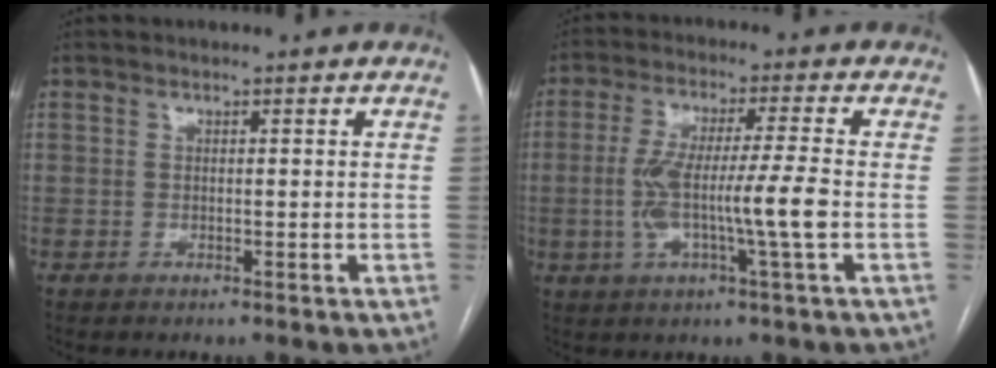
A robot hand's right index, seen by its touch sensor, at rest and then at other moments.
{"total": 9.8, "force": [-1.5, -0.3, 9.7], "torque": [-0.191, 0.005, -0.029]}